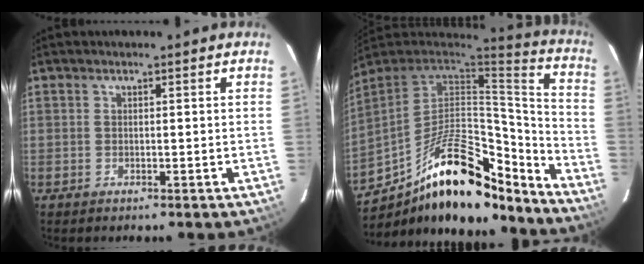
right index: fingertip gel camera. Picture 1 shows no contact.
{"total": 25.6, "force": [-17.0, 10.1, 16.2], "torque": [-0.278, 0.013, -0.258]}